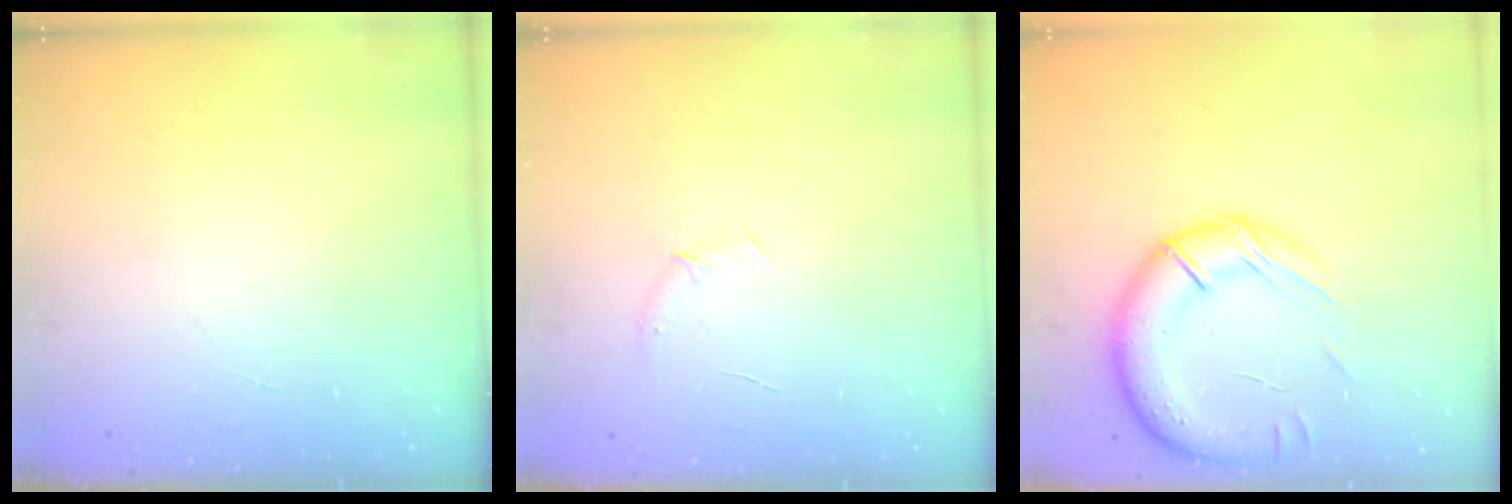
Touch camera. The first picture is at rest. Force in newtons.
{"total": 4.2, "press": 4.1, "slide": 1.2}
{"total": 18.0, "press": 17.5, "slide": 4.5}